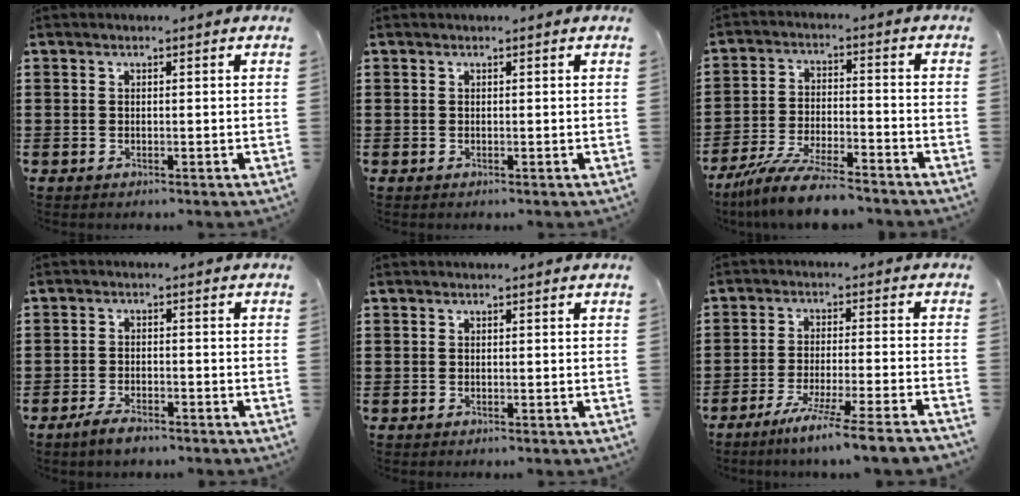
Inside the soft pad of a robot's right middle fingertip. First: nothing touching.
{"total": 0.0}
{"total": 8.6, "force": [-7.6, 0.8, 4.0], "torque": [-0.080, 0.004, -0.143]}
{"total": 2.8, "force": [-2.2, 0.7, 1.5], "torque": [-0.035, 0.002, -0.043]}
{"total": 0.0}
{"total": 6.4, "force": [-5.3, -1.2, 3.3], "torque": [-0.056, -0.020, -0.100]}